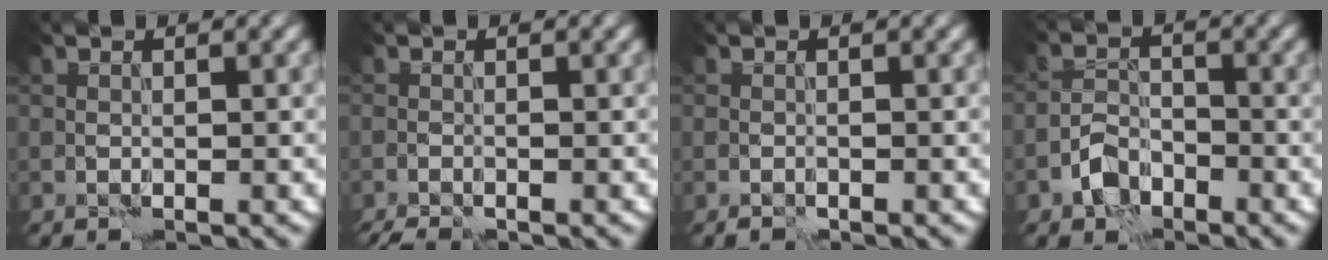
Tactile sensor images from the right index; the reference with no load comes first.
{"total": 2.1, "force": [-1.9, 0.2, 0.8], "torque": [-0.020, -0.001, -0.039]}
{"total": 0.8, "force": [-0.7, 0.2, 0.3], "torque": [-0.004, 0.003, -0.016]}
{"total": 3.1, "force": [-2.1, 1.9, 1.3], "torque": [-0.021, 0.009, -0.046]}